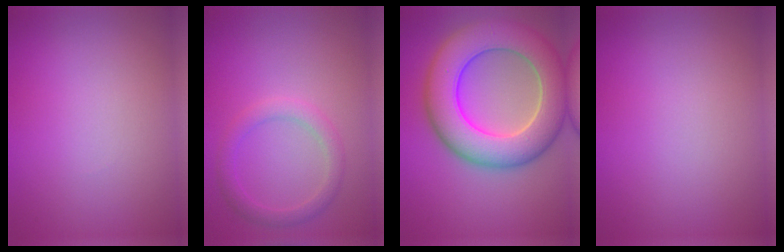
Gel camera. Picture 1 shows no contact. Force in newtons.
{"total": 2.3, "press": 2.3, "slide": 0.0}
{"total": 10.4, "press": 10.4, "slide": 0.6}
{"total": 0.0}